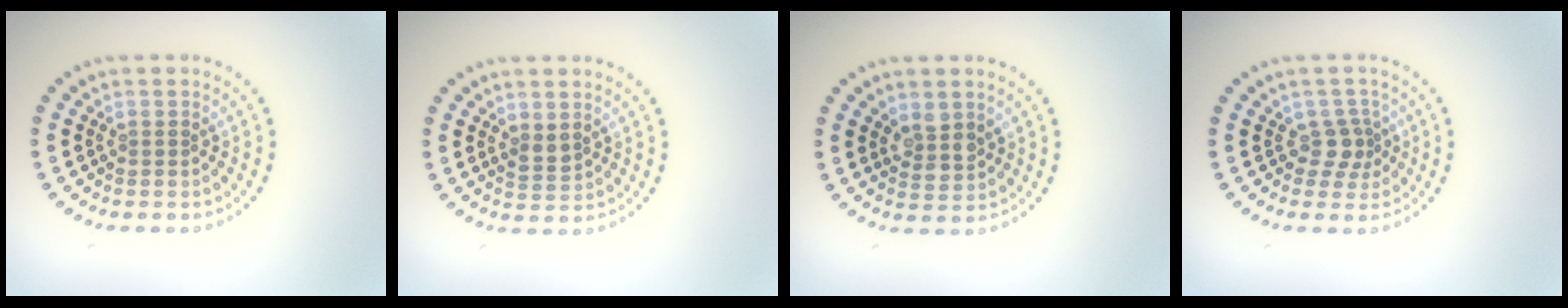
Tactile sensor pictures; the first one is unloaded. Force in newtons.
{"total": 1.2, "press": 1.1, "slide": 0.5}
{"total": 2.4, "press": 2.2, "slide": 1.1}
{"total": 2.1, "press": 1.5, "slide": 1.5}